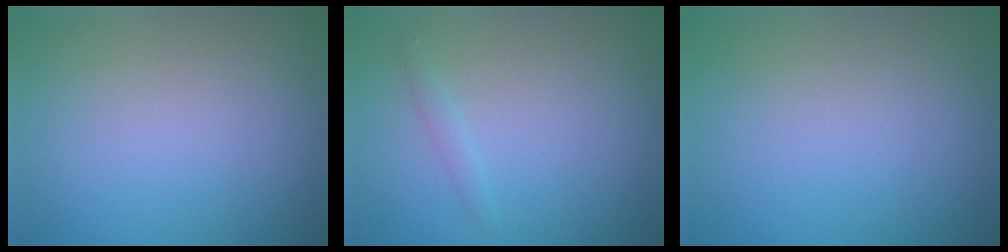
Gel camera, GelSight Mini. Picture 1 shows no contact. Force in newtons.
{"total": 0.8, "press": 0.8, "slide": 0.1}
{"total": 0.0}